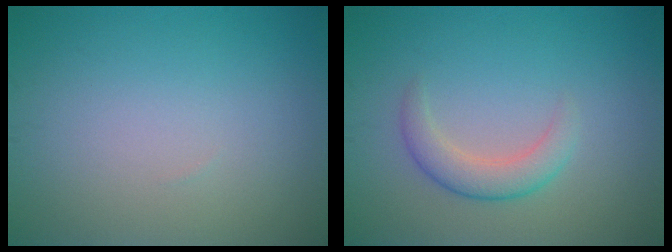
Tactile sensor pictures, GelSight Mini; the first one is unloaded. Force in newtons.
{"total": 2.8, "press": 2.8, "slide": 0.2}